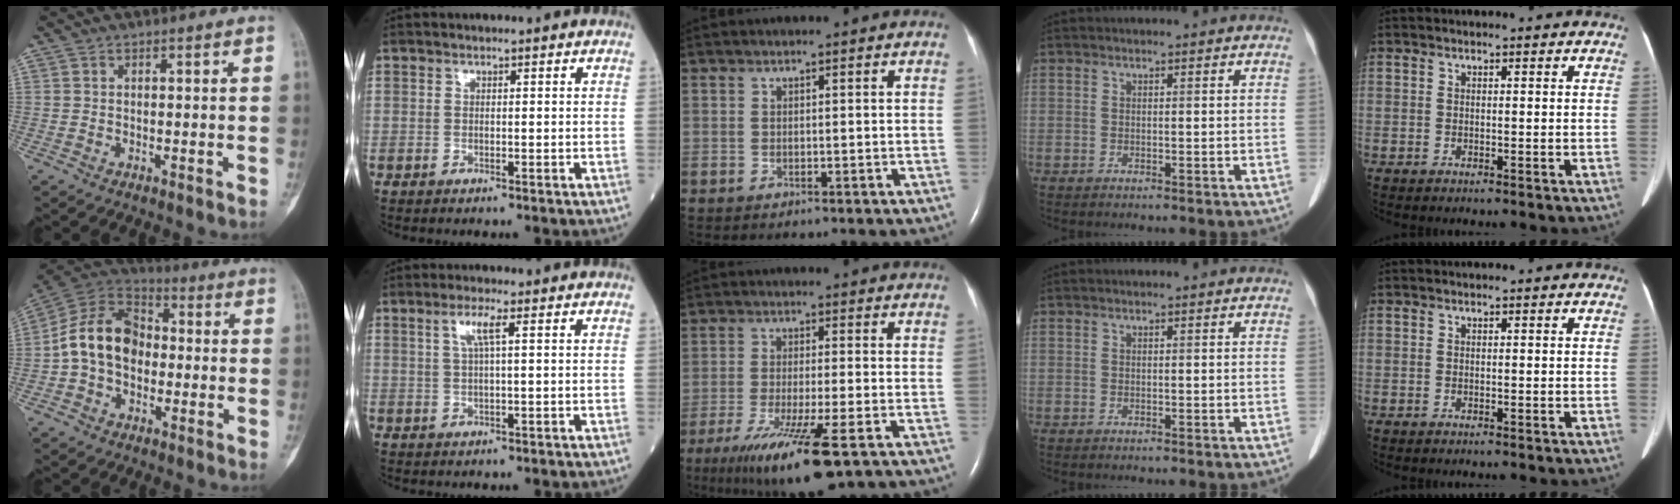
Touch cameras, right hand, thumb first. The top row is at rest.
{"thumb": {"total": 14.0, "force": [-1.2, 10.3, 9.4], "torque": [-0.152, 0.040, -0.035]}, "index": {"total": 3.2, "force": [1.2, -0.1, 3.0], "torque": [-0.063, 0.007, 0.023]}, "middle": {"total": 12.3, "force": [-6.7, 0.9, 10.2], "torque": [-0.181, -0.038, -0.109]}}